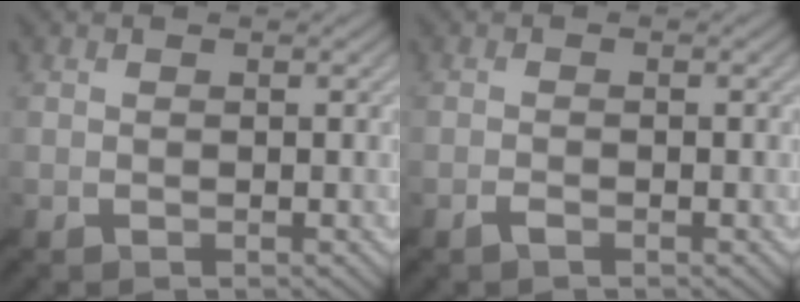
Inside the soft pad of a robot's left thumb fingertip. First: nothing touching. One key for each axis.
{"total": 1.0, "fx": -0.7, "fy": 0.2, "fz": 0.7, "tx": -0.012, "ty": 0.003, "tz": -0.015}